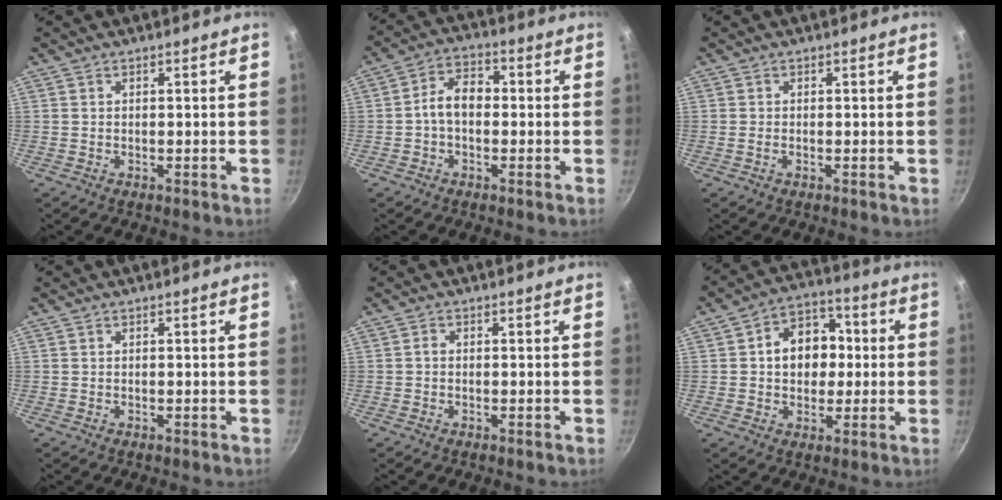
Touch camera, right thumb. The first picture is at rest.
{"total": 6.7, "force": [-0.6, 4.5, 4.9], "torque": [-0.063, 0.026, -0.023]}
{"total": 0.5, "force": [-0.2, 0.2, 0.5], "torque": [-0.011, 0.000, -0.007]}
{"total": 0.0}
{"total": 0.9, "force": [-0.2, 0.6, 0.5], "torque": [-0.009, 0.005, -0.005]}
{"total": 11.2, "force": [0.8, 8.7, 7.0], "torque": [-0.059, 0.019, 0.002]}